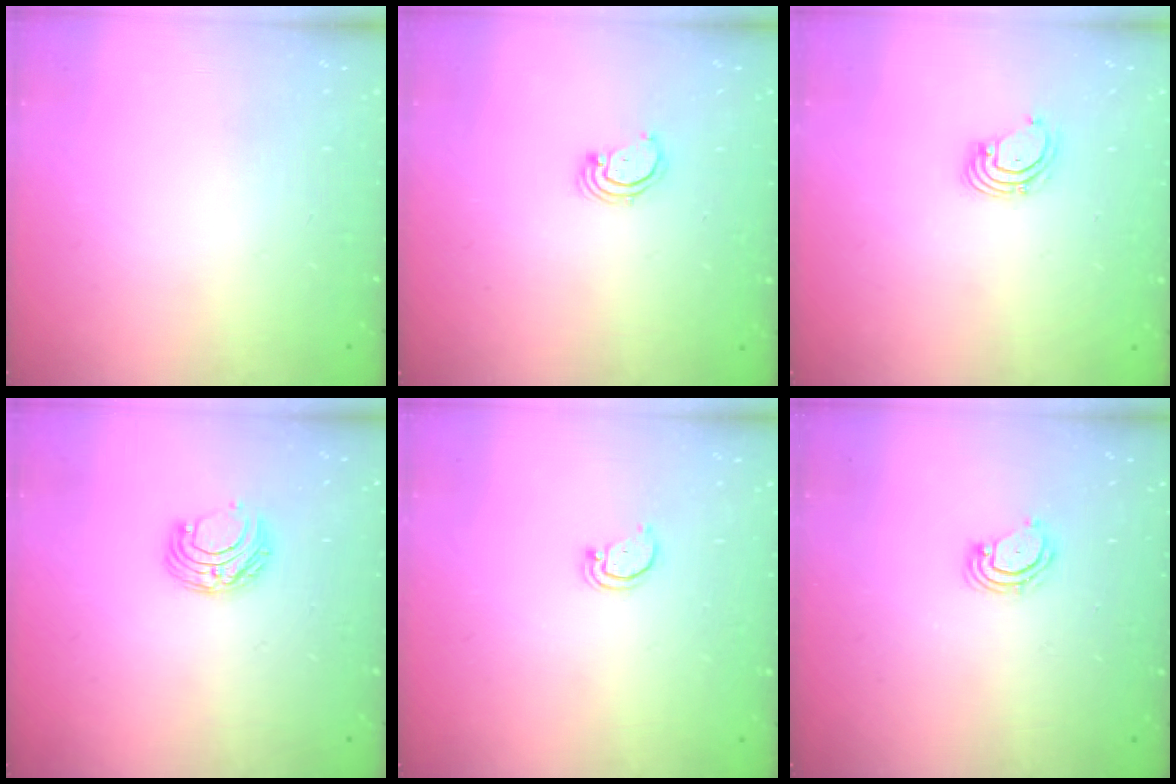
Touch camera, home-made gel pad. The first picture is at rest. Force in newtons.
{"total": 2.5, "press": 2.5, "slide": 0.2}
{"total": 1.8, "press": 1.8, "slide": 0.2}
{"total": 6.4, "press": 6.3, "slide": 0.6}
{"total": 2.0, "press": 2.0, "slide": 0.2}
{"total": 4.7, "press": 4.6, "slide": 0.4}